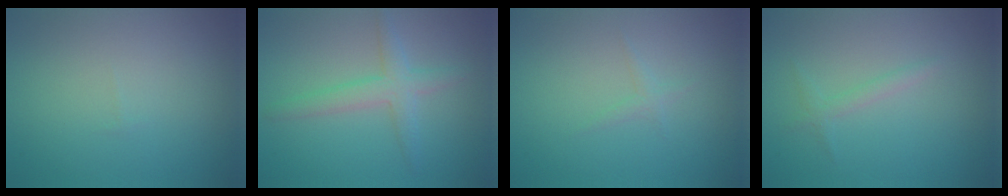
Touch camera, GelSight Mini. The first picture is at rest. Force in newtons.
{"total": 2.8, "press": 2.7, "slide": 0.2}
{"total": 0.7, "press": 0.7, "slide": 0.0}
{"total": 1.1, "press": 1.1, "slide": 0.1}